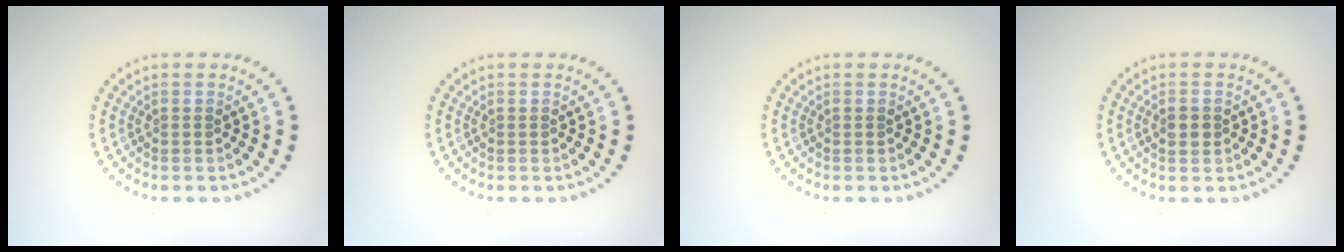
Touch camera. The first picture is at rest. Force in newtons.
{"total": 0.0}
{"total": 0.0}
{"total": 1.8, "press": 1.8, "slide": 0.0}